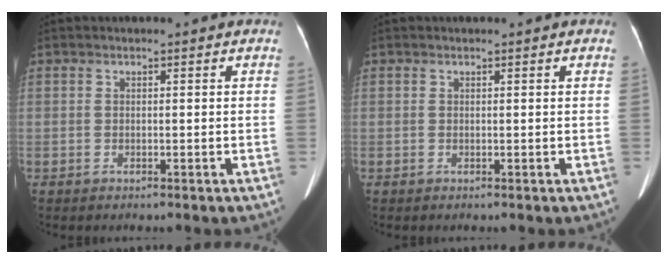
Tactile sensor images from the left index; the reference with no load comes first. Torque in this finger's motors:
{"motor_torque": [-0.07, -0.25, -0.01, 0.01]}